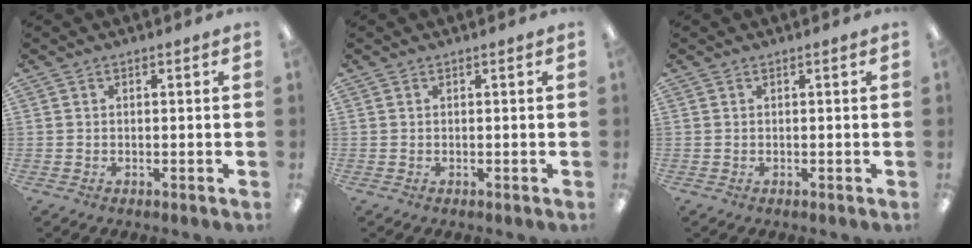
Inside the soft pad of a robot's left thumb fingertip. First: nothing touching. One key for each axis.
{"total": 0.0}
{"total": 0.0}